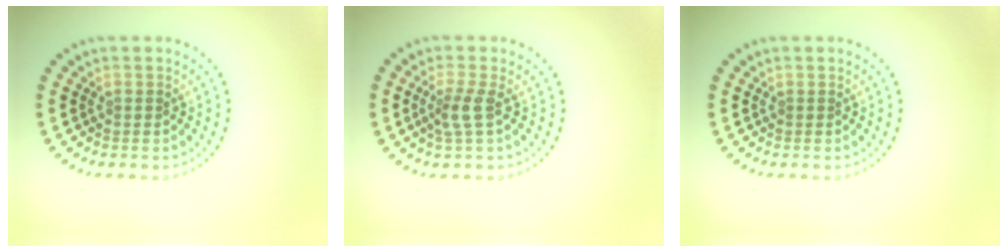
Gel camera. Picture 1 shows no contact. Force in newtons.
{"total": 2.0, "press": 1.6, "slide": 1.2}
{"total": 0.0}